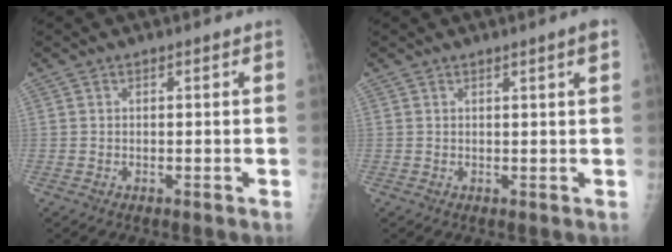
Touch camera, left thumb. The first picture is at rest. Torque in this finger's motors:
{"motor_torque": [-0.21, 0.11, -0.07, -0.09, 0.01]}